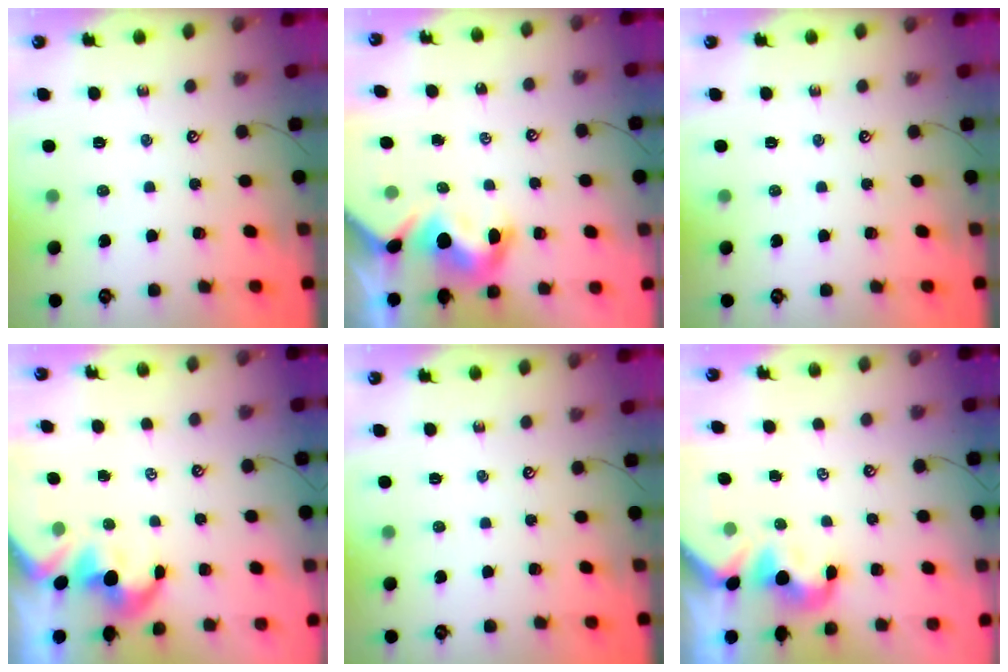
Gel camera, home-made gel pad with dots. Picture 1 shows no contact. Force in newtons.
{"total": 6.3, "press": 6.3, "slide": 0.4}
{"total": 0.0}
{"total": 1.6, "press": 1.3, "slide": 1.0}
{"total": 0.0}
{"total": 1.1, "press": 1.0, "slide": 0.3}